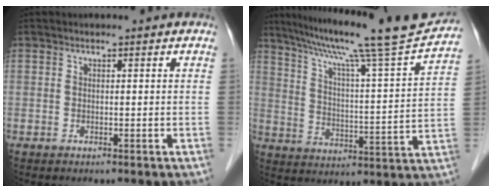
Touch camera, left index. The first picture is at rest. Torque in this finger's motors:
{"motor_torque": [-0.01, -0.17, 0.09, 0.09]}